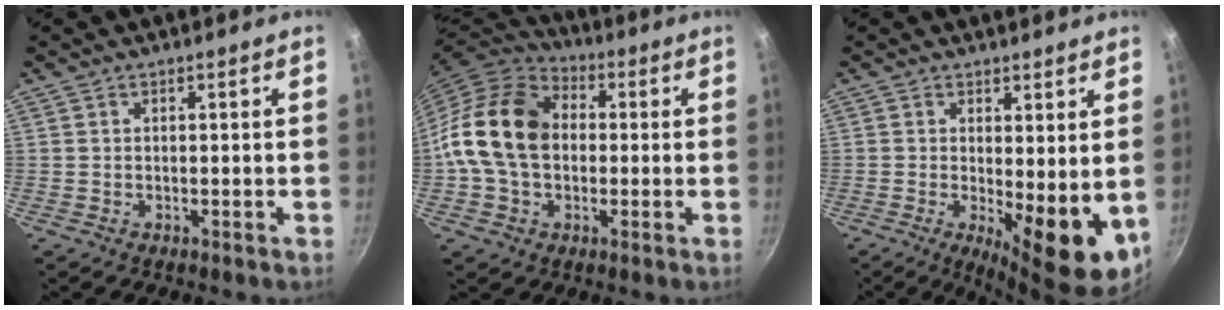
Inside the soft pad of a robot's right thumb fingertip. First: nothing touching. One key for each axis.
{"total": 17.1, "fx": 0.2, "fy": 12.6, "fz": 11.5, "tx": -0.190, "ty": 0.030, "tz": -0.010}
{"total": 9.8, "fx": -0.3, "fy": 3.3, "fz": 9.3, "tx": -0.116, "ty": -0.017, "tz": 0.007}